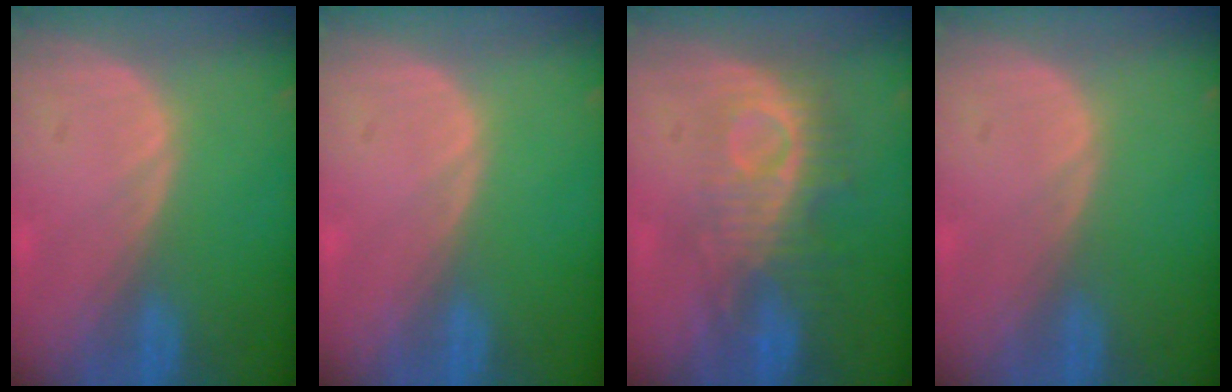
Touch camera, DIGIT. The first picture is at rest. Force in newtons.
{"total": 0.0}
{"total": 9.2, "press": 8.2, "slide": 4.3}
{"total": 0.0}